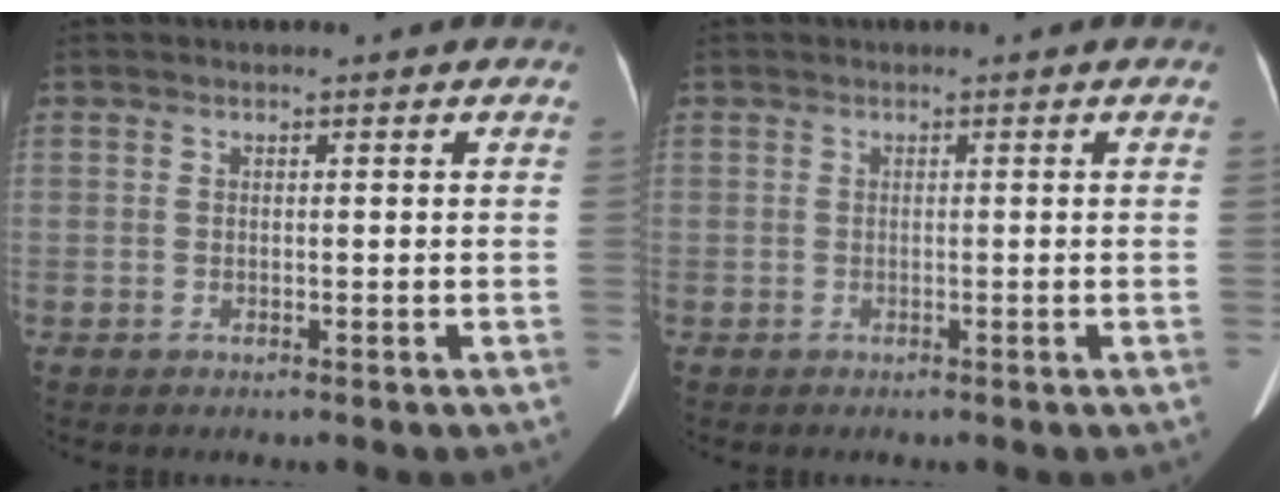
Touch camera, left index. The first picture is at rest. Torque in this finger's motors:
{"motor_torque": [-0.09, -0.10, 0.01, 0.01]}